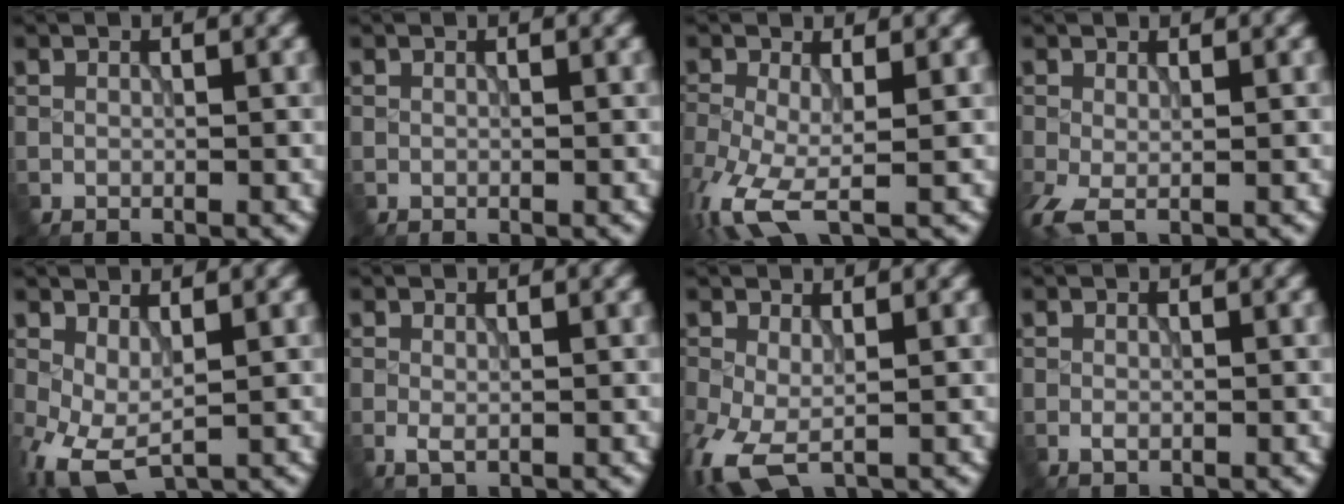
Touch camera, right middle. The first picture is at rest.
{"total": 0.0}
{"total": 6.8, "force": [-2.7, 2.7, 5.6], "torque": [-0.134, -0.018, -0.057]}
{"total": 2.6, "force": [-0.7, 1.1, 2.3], "torque": [-0.063, -0.008, -0.015]}
{"total": 5.3, "force": [-1.1, 2.7, 4.4], "torque": [-0.110, -0.007, -0.018]}
{"total": 1.1, "force": [-0.3, 0.5, 0.9], "torque": [-0.019, -0.005, -0.004]}
{"total": 5.5, "force": [-1.8, 2.7, 4.4], "torque": [-0.116, -0.015, -0.034]}
{"total": 0.7, "force": [-0.3, 0.4, 0.5], "torque": [-0.009, -0.002, -0.006]}